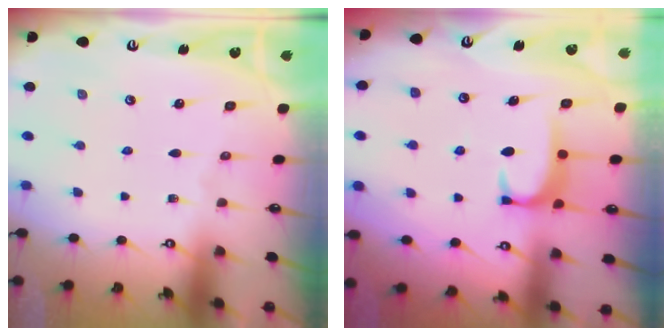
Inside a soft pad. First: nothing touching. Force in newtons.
{"total": 1.9, "press": 1.9, "slide": 0.5}